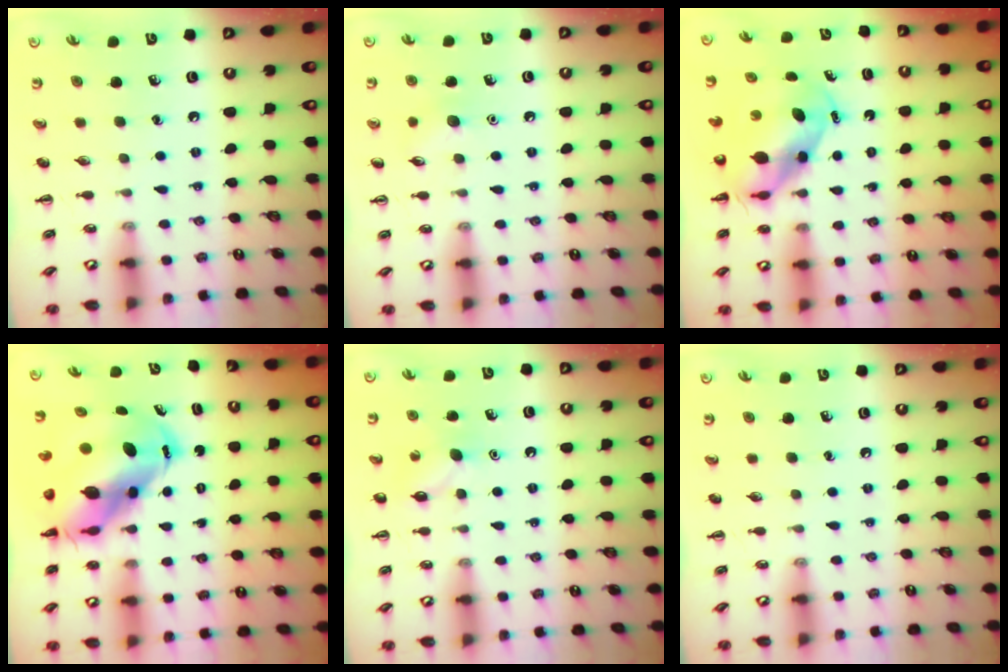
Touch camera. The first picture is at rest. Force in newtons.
{"total": 6.9, "press": 6.7, "slide": 1.6}
{"total": 6.6, "press": 6.5, "slide": 1.4}
{"total": 10.9, "press": 10.5, "slide": 3.0}
{"total": 6.4, "press": 6.2, "slide": 1.5}
{"total": 0.0}